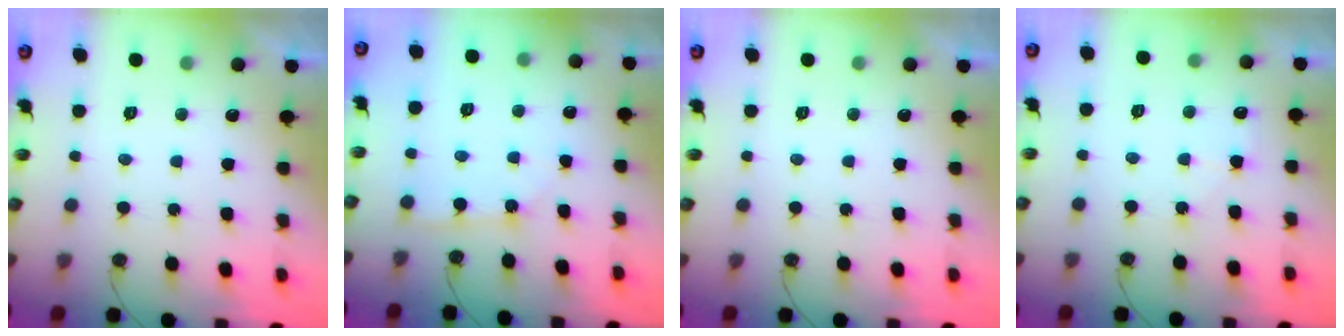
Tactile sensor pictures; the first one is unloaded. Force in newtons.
{"total": 2.6, "press": 2.6, "slide": 0.2}
{"total": 0.0}
{"total": 5.1, "press": 5.1, "slide": 0.7}